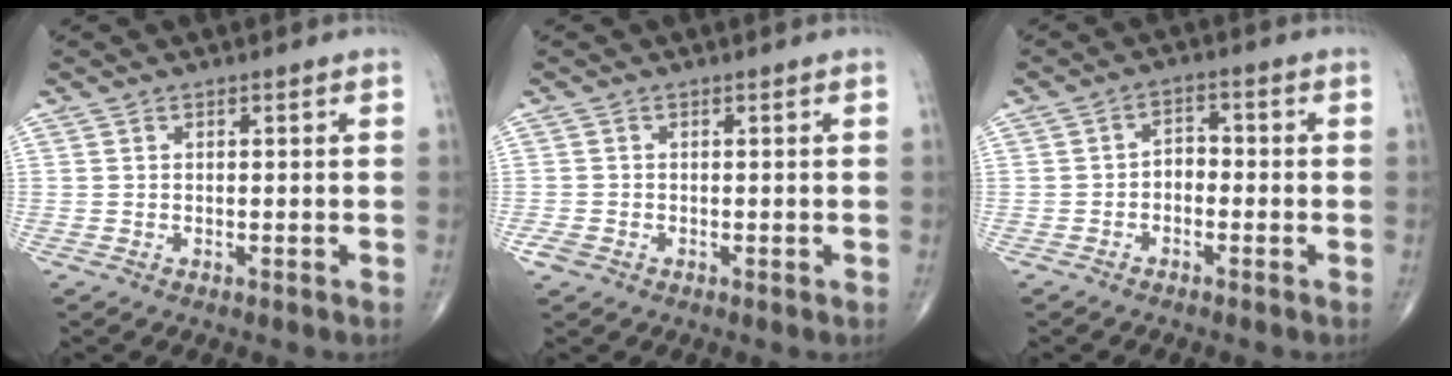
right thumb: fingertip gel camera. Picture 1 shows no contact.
{"total": 2.1, "force": [-1.0, 1.6, 1.0], "torque": [-0.018, 0.001, -0.020]}
{"total": 3.4, "force": [-1.1, 2.3, 2.1], "torque": [-0.016, 0.024, -0.031]}